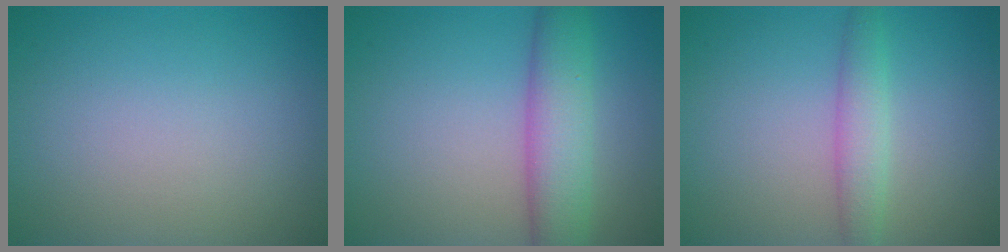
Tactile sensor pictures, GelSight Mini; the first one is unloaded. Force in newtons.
{"total": 5.5, "press": 5.5, "slide": 0.4}
{"total": 2.8, "press": 2.8, "slide": 0.1}